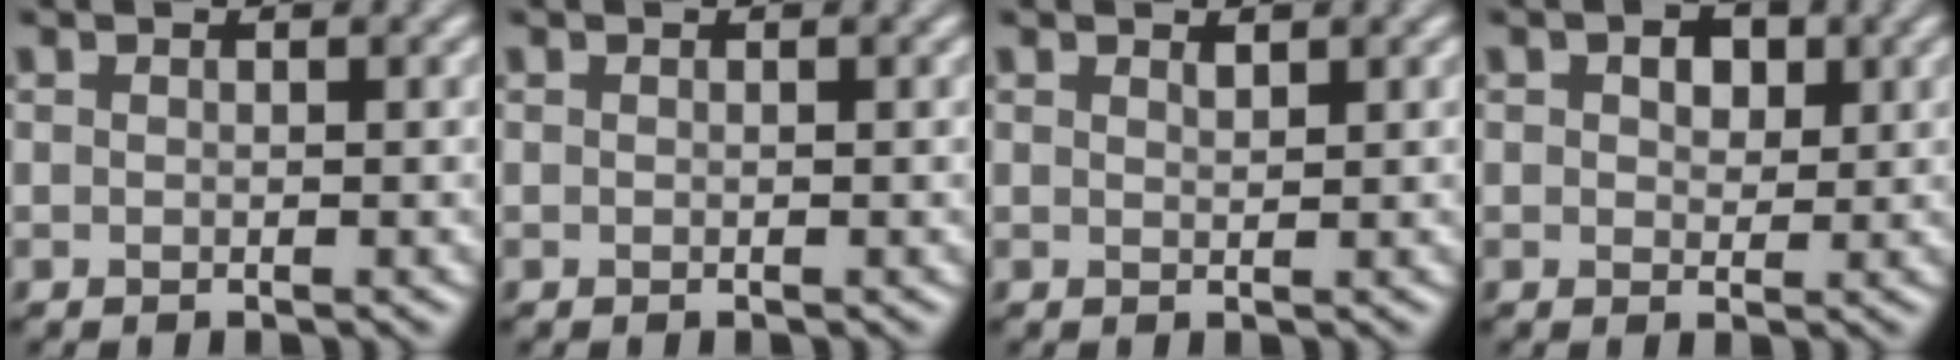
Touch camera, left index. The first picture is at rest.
{"total": 0.0}
{"total": 0.6, "force": [0.6, 0.1, 0.3], "torque": [-0.004, -0.003, 0.012]}
{"total": 3.0, "force": [1.2, 2.0, 1.9], "torque": [-0.026, 0.003, 0.012]}